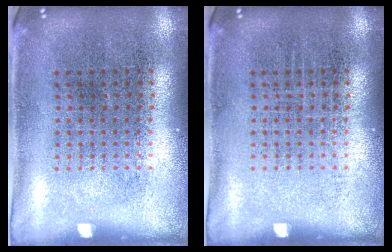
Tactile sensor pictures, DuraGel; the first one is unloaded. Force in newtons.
{"total": 0.0}